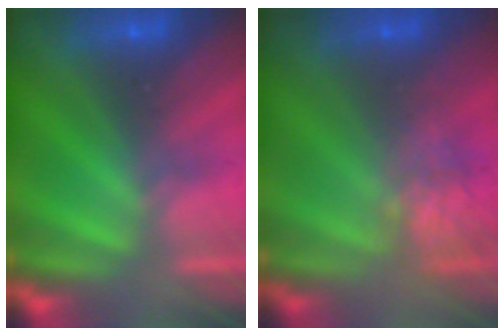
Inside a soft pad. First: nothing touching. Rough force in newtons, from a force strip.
{"total": 4.8}